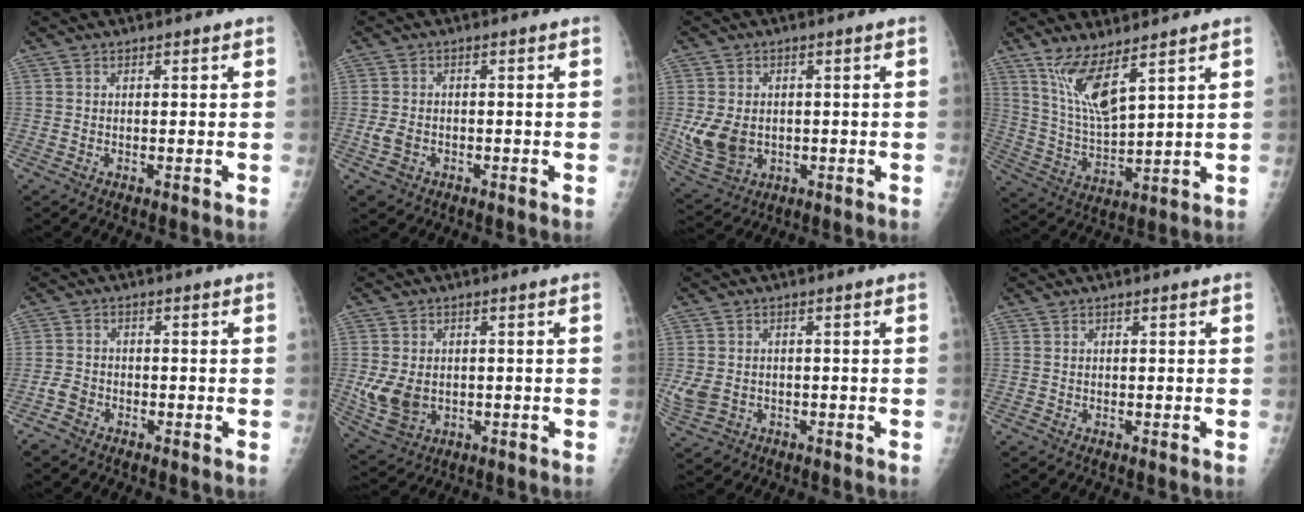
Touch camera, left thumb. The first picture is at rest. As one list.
[{"total": 3.1, "force": [-1.1, 2.4, 1.6], "torque": [-0.027, 0.004, -0.016]}, {"total": 8.3, "force": [-0.6, 6.4, 5.2], "torque": [-0.092, -0.005, 0.004]}, {"total": 9.4, "force": [6.1, 2.0, 6.8], "torque": [-0.136, -0.043, 0.137]}, {"total": 2.7, "force": [-1.9, 1.8, 0.7], "torque": [-0.013, 0.010, -0.040]}, {"total": 7.6, "force": [-0.7, 5.8, 4.8], "torque": [-0.084, -0.006, 0.002]}, {"total": 4.6, "force": [-1.1, 3.8, 2.4], "torque": [-0.052, 0.006, -0.009]}, {"total": 0.0}]